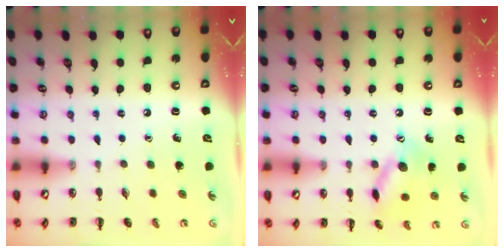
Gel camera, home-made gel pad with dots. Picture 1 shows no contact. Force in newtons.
{"total": 12.1, "press": 12.1, "slide": 0.5}